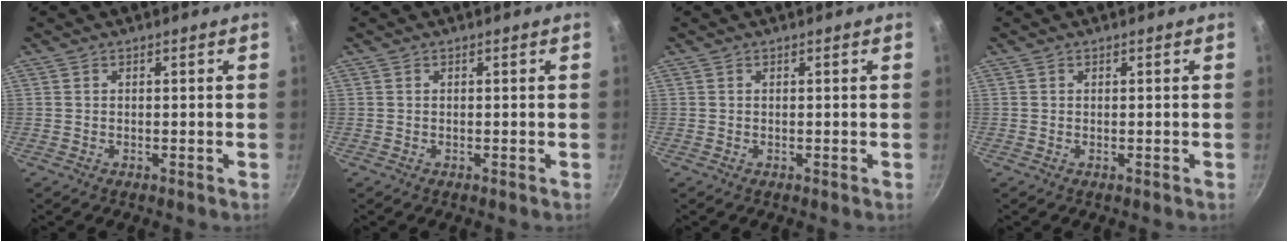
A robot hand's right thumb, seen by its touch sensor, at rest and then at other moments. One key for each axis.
{"total": 0.0}
{"total": 0.0}
{"total": 0.0}